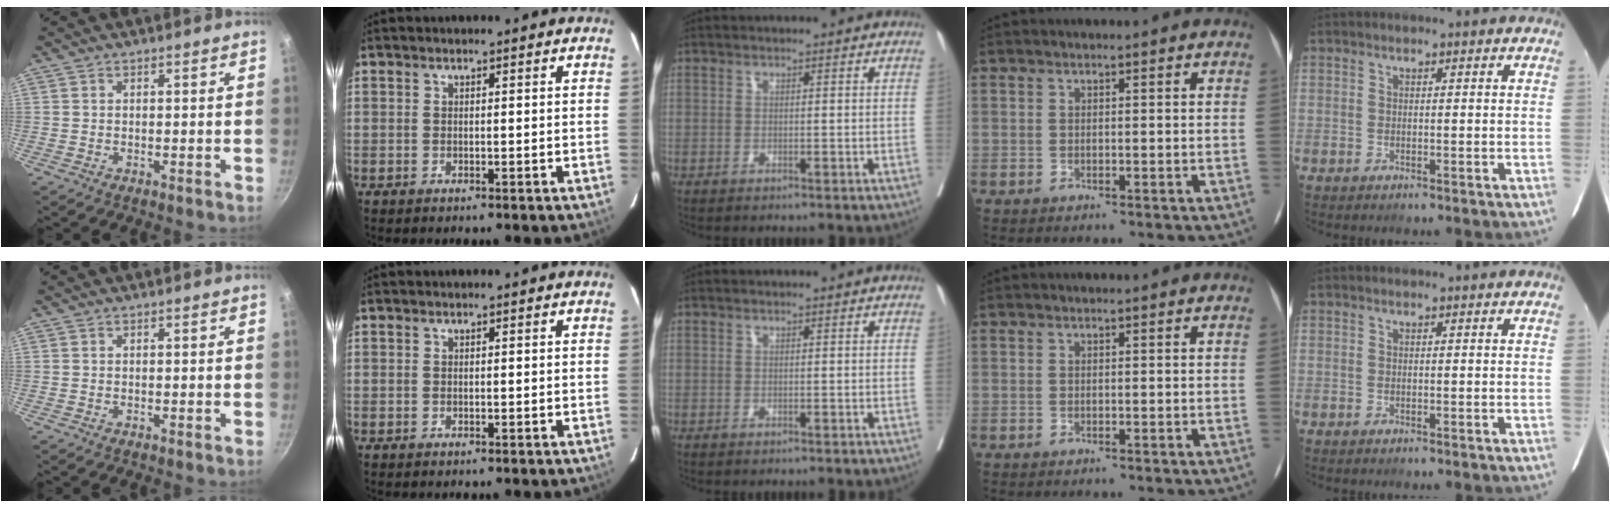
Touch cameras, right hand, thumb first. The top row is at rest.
{}